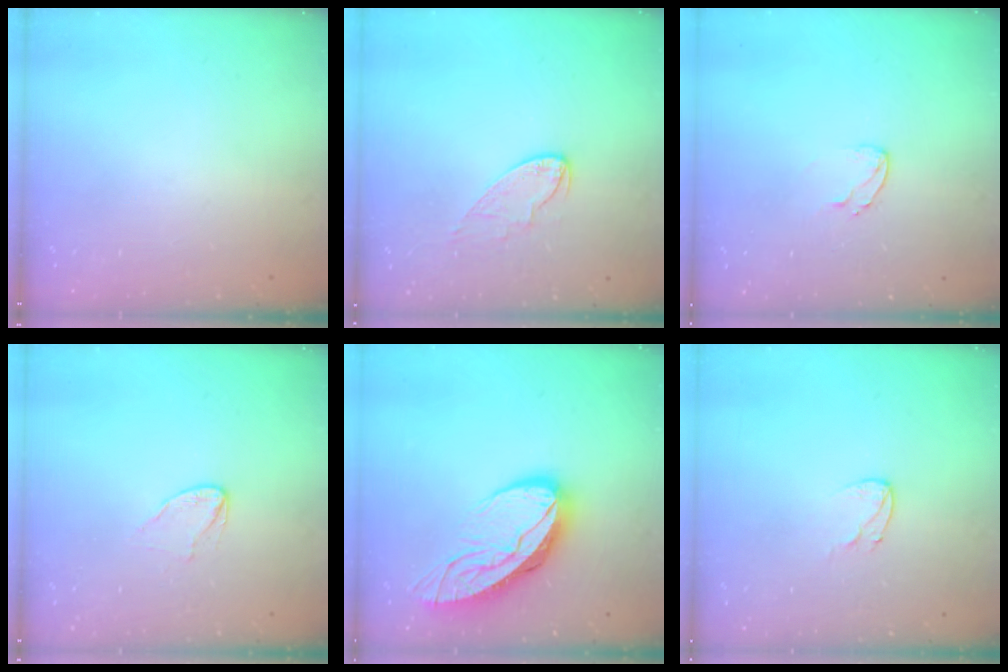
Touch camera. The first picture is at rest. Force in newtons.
{"total": 6.8, "press": 6.8, "slide": 0.4}
{"total": 4.4, "press": 4.4, "slide": 0.4}
{"total": 3.7, "press": 3.7, "slide": 0.3}
{"total": 12.8, "press": 12.8, "slide": 1.6}
{"total": 5.6, "press": 5.6, "slide": 0.7}